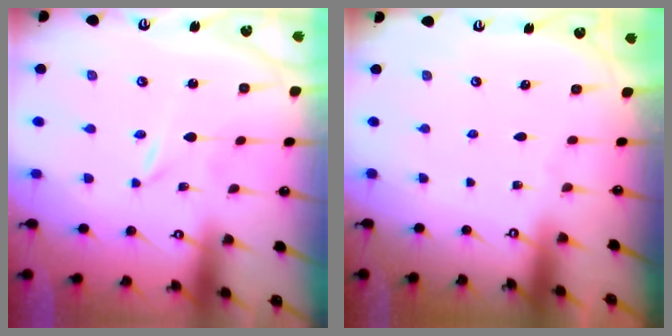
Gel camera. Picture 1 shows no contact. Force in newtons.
{"total": 0.0}